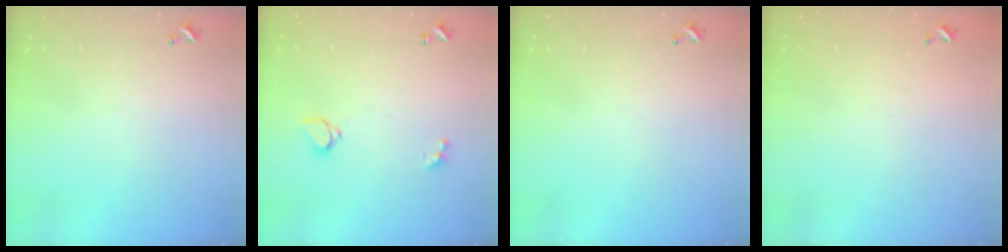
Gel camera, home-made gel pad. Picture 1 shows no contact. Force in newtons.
{"total": 1.5, "press": 1.5, "slide": 0.4}
{"total": 0.0}
{"total": 2.8, "press": 2.8, "slide": 0.1}